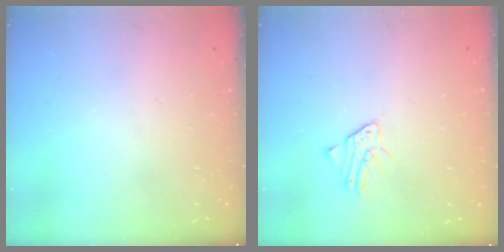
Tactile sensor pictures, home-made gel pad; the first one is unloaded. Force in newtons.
{"total": 1.5, "press": 1.5, "slide": 0.2}